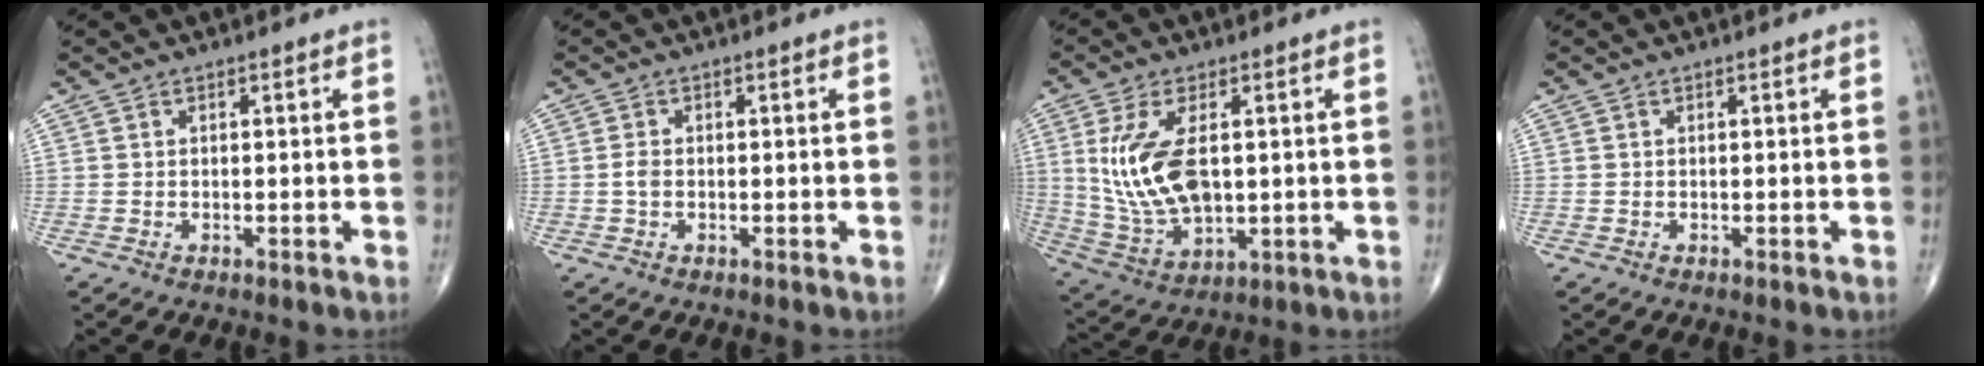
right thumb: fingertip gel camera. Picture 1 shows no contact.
{"total": 1.4, "force": [-0.3, 0.9, 1.1], "torque": [-0.022, 0.001, -0.006]}
{"total": 14.1, "force": [1.8, 7.4, 11.8], "torque": [-0.241, -0.012, 0.050]}
{"total": 0.0}